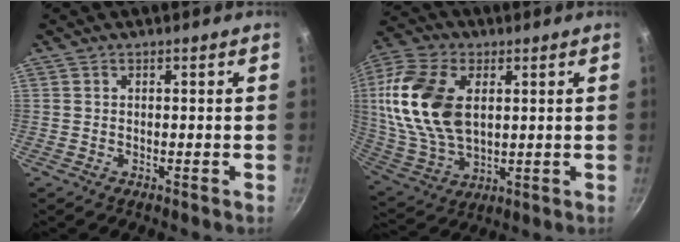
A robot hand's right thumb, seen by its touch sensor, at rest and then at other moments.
{"total": 19.9, "force": [3.9, 12.3, 15.2], "torque": [-0.297, -0.009, 0.078]}